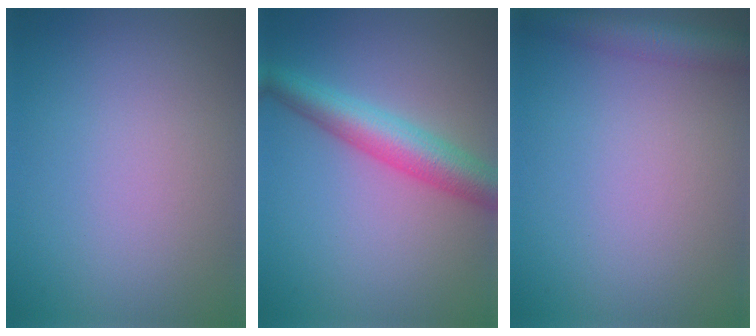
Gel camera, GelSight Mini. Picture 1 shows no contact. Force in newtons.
{"total": 5.2, "press": 5.2, "slide": 0.2}
{"total": 3.7, "press": 3.7, "slide": 0.2}